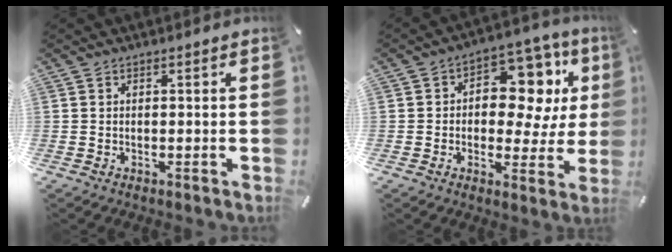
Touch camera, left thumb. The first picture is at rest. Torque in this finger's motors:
{"motor_torque": [1.79, 1.83, 0.24, -0.03, 0.07]}